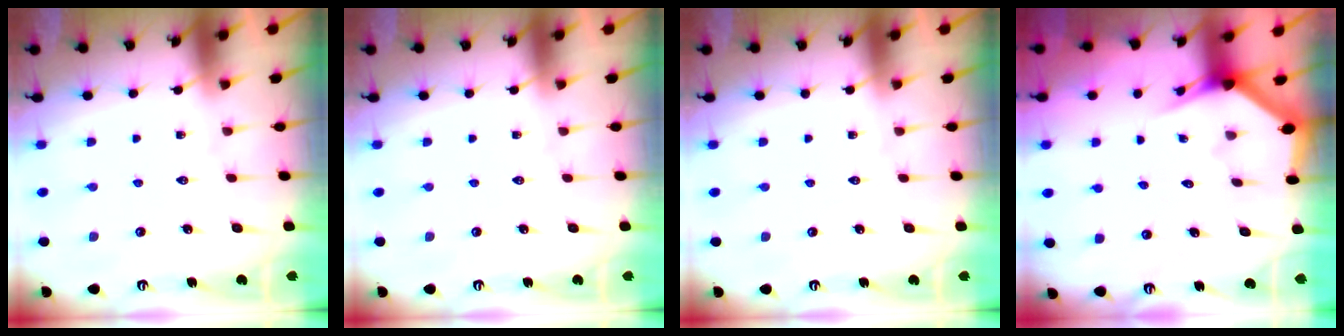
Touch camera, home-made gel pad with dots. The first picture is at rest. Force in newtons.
{"total": 0.0}
{"total": 0.0}
{"total": 2.8, "press": 2.8, "slide": 0.1}